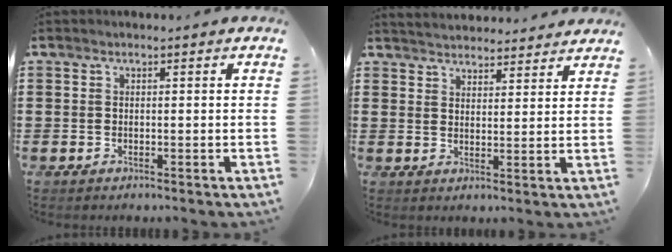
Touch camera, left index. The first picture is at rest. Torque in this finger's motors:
{"motor_torque": [1.10, -1.04, 0.20, 0.07]}